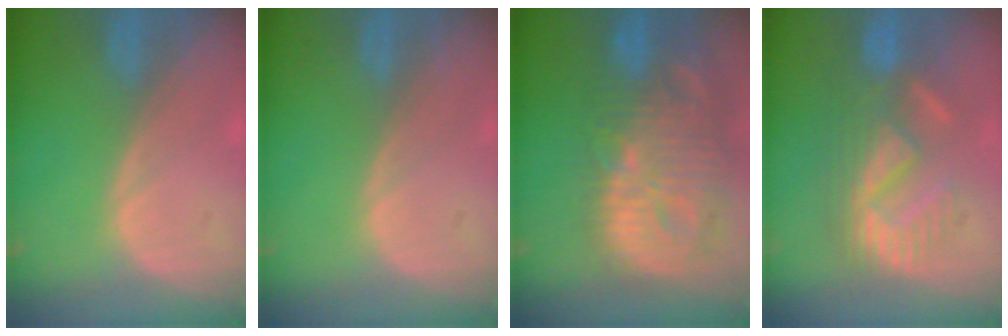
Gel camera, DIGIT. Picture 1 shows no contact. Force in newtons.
{"total": 0.0}
{"total": 14.4, "press": 12.6, "slide": 7.0}
{"total": 9.0, "press": 8.9, "slide": 1.8}